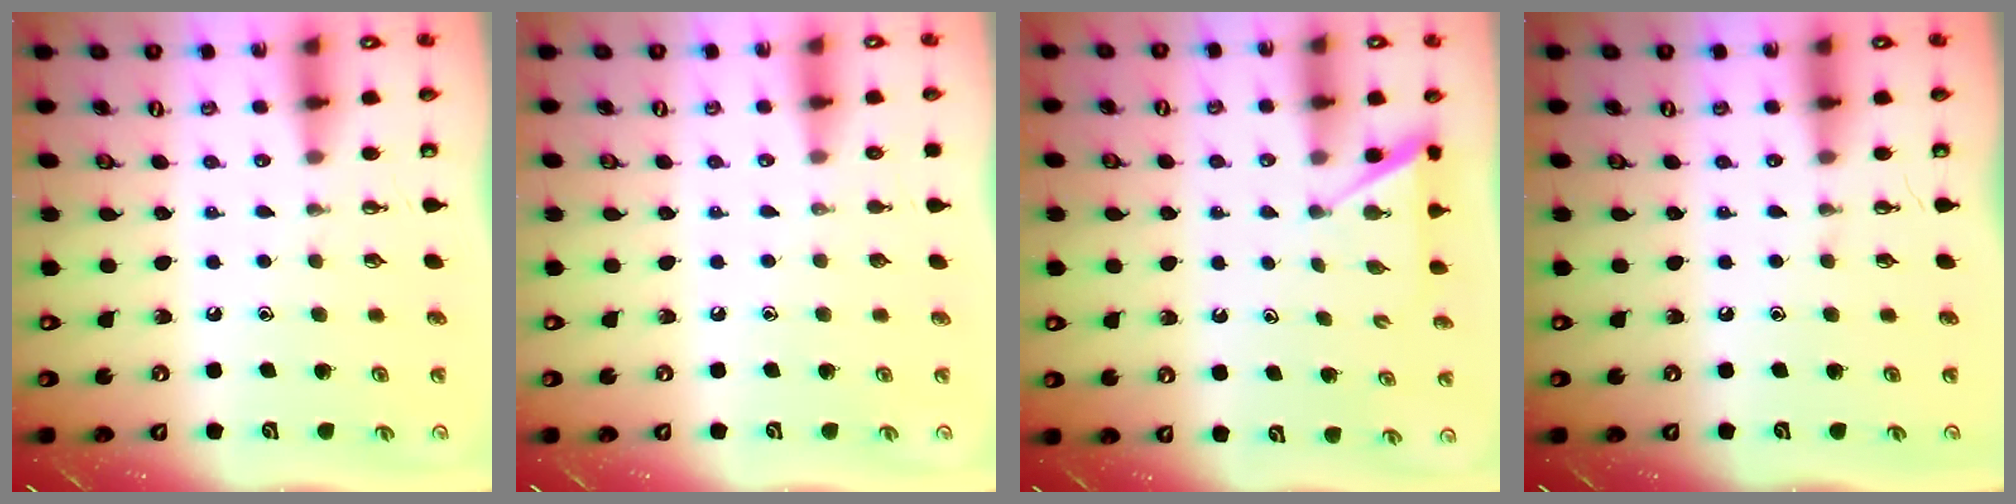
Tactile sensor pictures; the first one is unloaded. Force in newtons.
{"total": 0.0}
{"total": 2.0, "press": 2.0, "slide": 0.3}
{"total": 0.0}